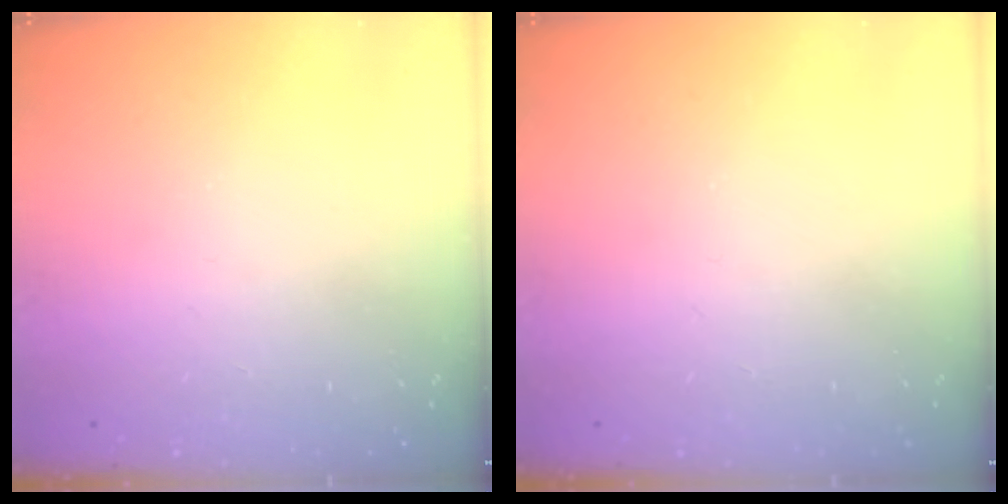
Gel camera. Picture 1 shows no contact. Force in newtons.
{"total": 0.0}